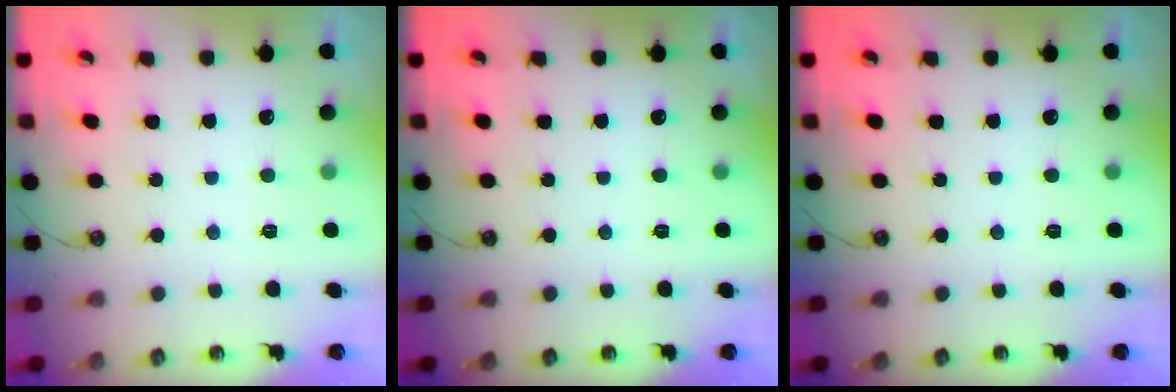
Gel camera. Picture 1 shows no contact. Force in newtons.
{"total": 0.0}
{"total": 0.0}